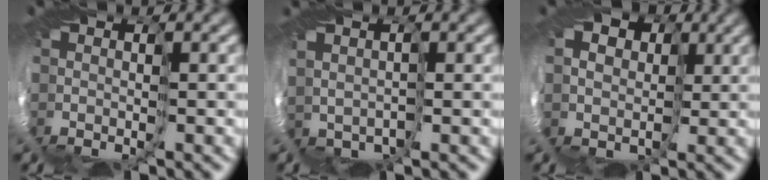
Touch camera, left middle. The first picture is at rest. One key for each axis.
{"total": 1.0, "fx": 0.6, "fy": 0.7, "fz": -0.3, "tx": -0.001, "ty": 0.004, "tz": 0.018}
{"total": 8.7, "fx": 3.5, "fy": 7.0, "fz": 3.8, "tx": -0.071, "ty": 0.031, "tz": 0.039}